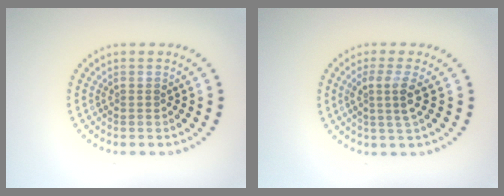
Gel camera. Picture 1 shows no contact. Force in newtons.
{"total": 2.4, "press": 1.9, "slide": 1.6}